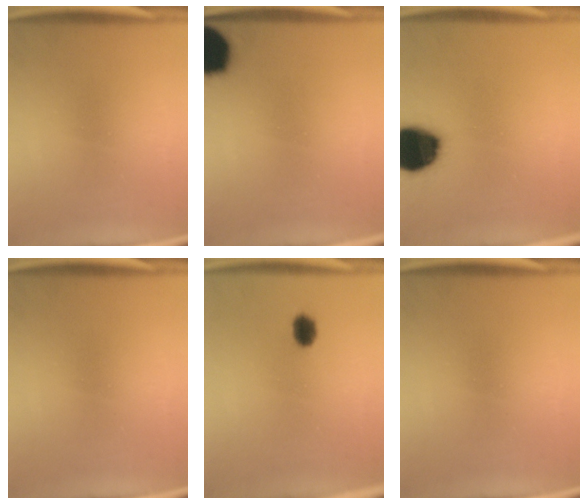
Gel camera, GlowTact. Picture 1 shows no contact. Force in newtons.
{"total": 14.0}
{"total": 17.1}
{"total": 0.0}
{"total": 2.8}
{"total": 0.0}